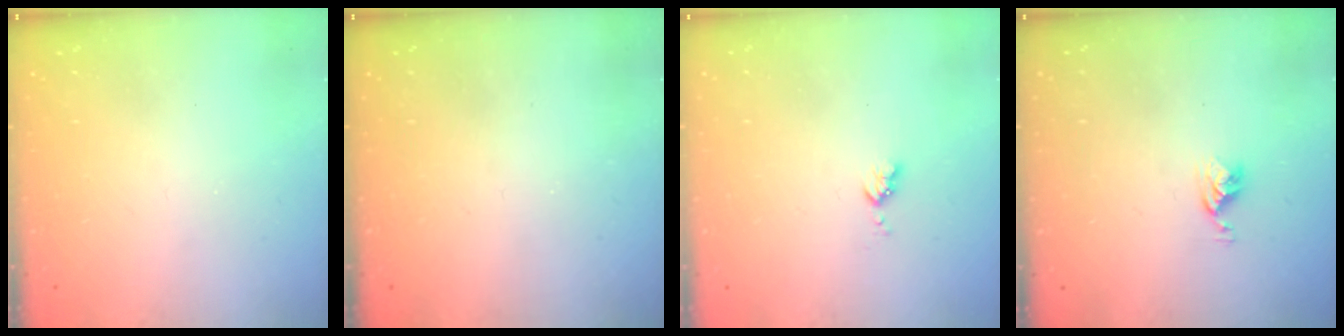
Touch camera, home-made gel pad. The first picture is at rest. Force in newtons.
{"total": 0.0}
{"total": 3.5, "press": 3.5, "slide": 0.4}
{"total": 5.2, "press": 5.2, "slide": 0.6}